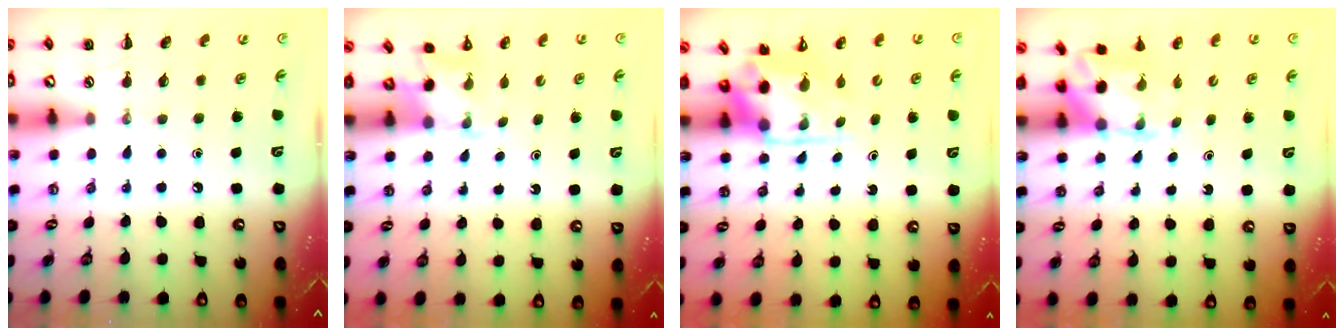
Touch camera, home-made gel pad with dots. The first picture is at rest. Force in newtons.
{"total": 1.9, "press": 1.8, "slide": 0.6}
{"total": 3.2, "press": 3.2, "slide": 0.7}
{"total": 2.1, "press": 2.0, "slide": 0.7}